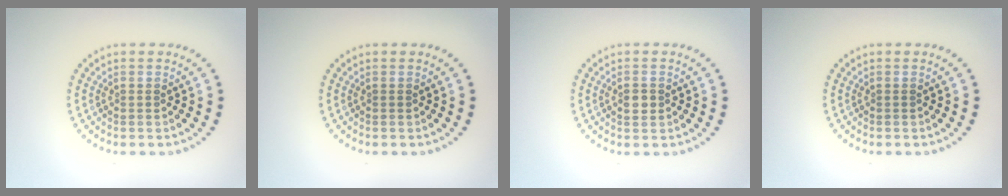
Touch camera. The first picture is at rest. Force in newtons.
{"total": 0.0}
{"total": 1.3, "press": 1.2, "slide": 0.4}
{"total": 0.0}